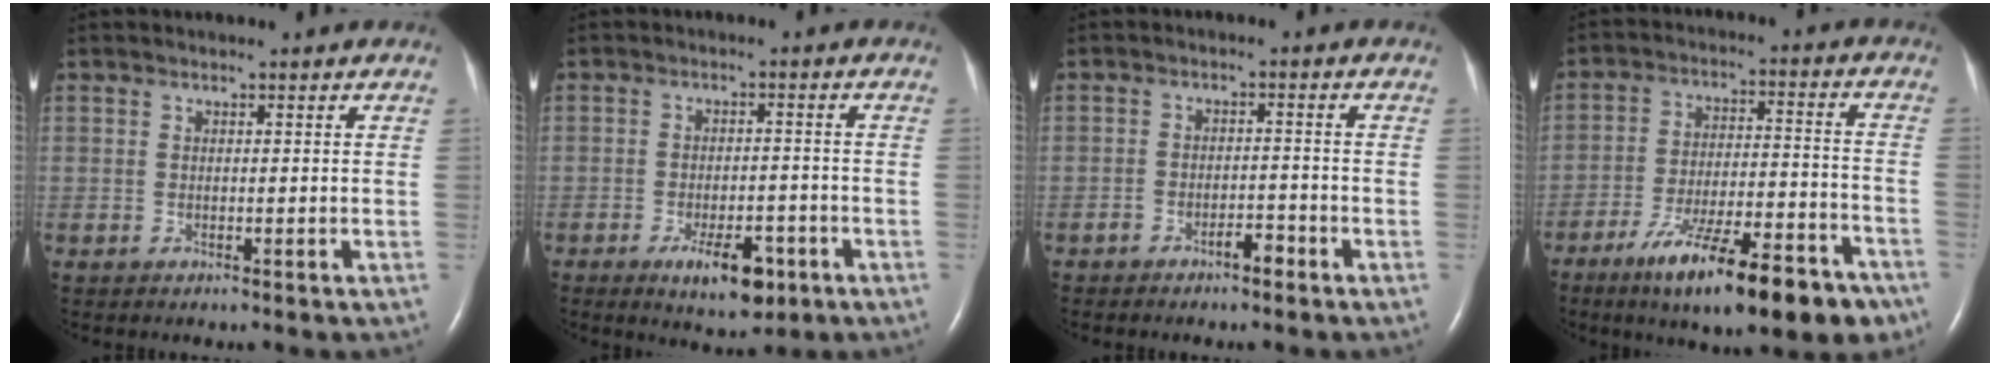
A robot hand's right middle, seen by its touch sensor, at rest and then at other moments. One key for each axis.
{"total": 7.1, "fx": -3.8, "fy": 2.7, "fz": 5.3, "tx": -0.084, "ty": -0.004, "tz": -0.052}
{"total": 2.7, "fx": -2.0, "fy": 1.0, "fz": 1.5, "tx": -0.025, "ty": 0.006, "tz": -0.033}
{"total": 18.5, "fx": -12.5, "fy": 4.1, "fz": 13.0, "tx": -0.162, "ty": 0.006, "tz": -0.199}